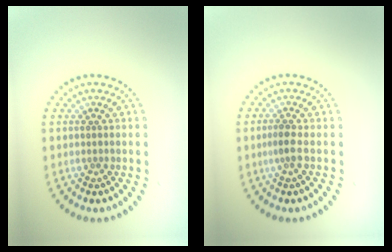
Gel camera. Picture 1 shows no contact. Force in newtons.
{"total": 1.2, "press": 1.0, "slide": 0.6}